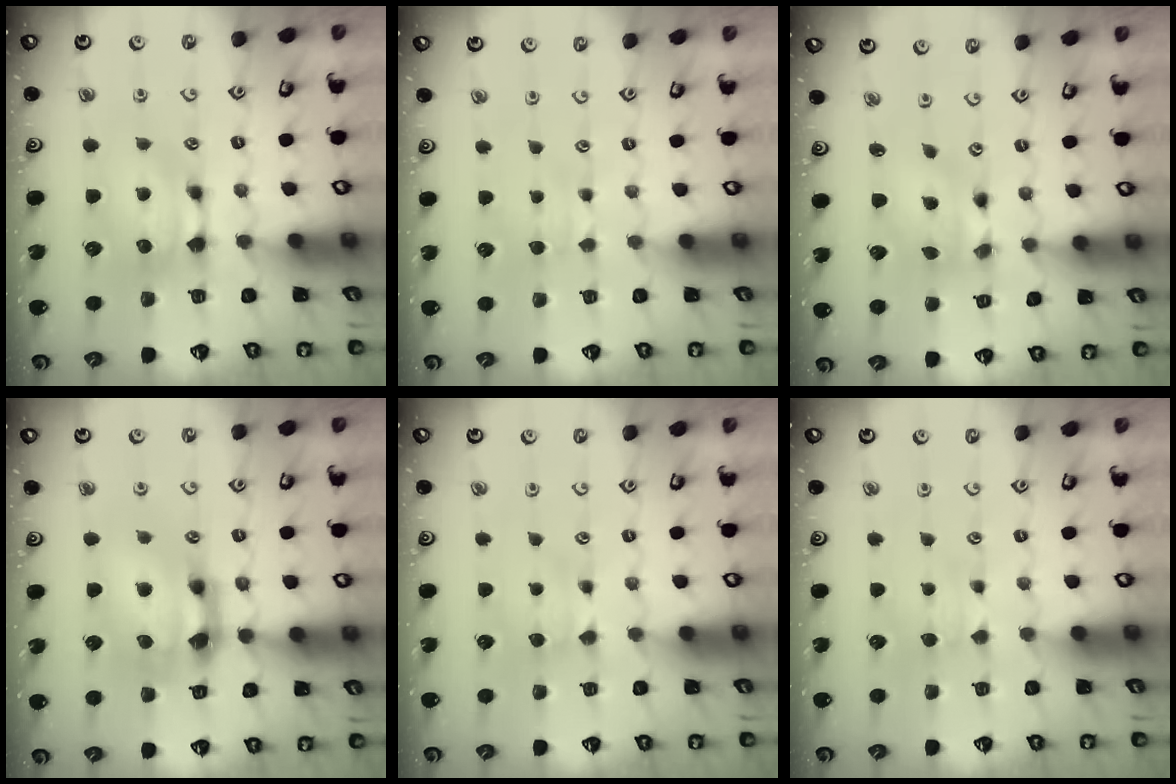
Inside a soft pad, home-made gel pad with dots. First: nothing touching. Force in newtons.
{"total": 2.1, "press": 2.1, "slide": 0.4}
{"total": 1.9, "press": 1.3, "slide": 1.3}
{"total": 5.4, "press": 5.0, "slide": 2.1}
{"total": 1.1, "press": 1.0, "slide": 0.6}
{"total": 1.6, "press": 1.5, "slide": 0.5}